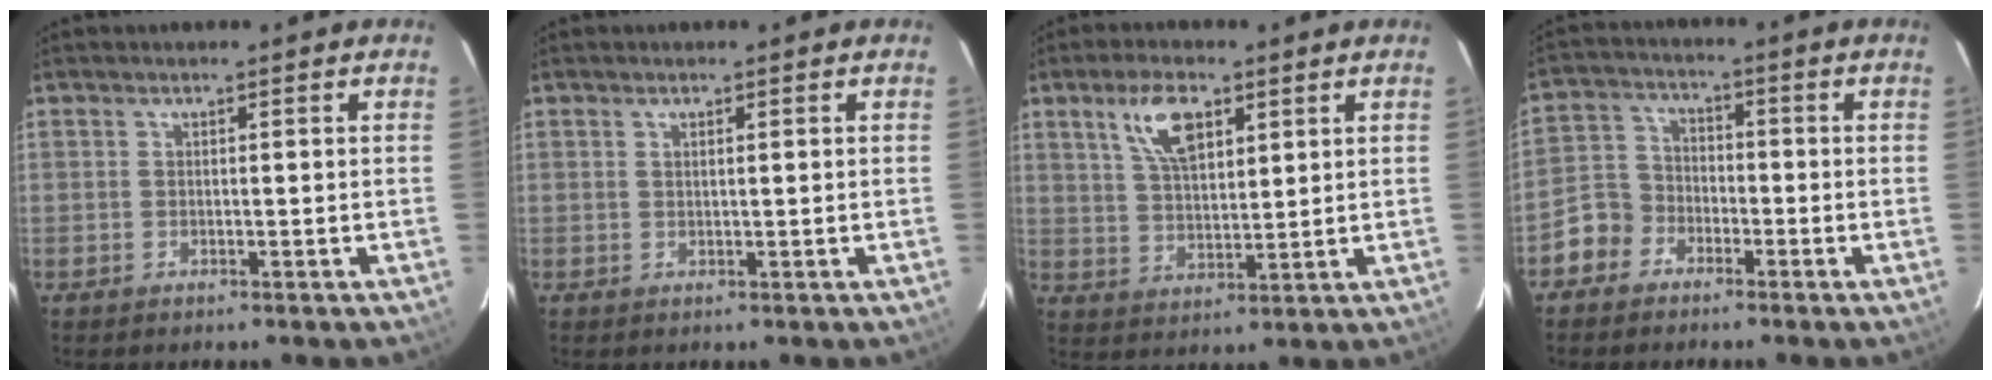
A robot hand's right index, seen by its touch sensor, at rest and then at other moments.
{"total": 0.7, "force": [0.4, 0.2, 0.6], "torque": [-0.012, 0.002, 0.007]}
{"total": 8.8, "force": [4.4, 4.0, 6.5], "torque": [-0.121, 0.013, 0.085]}
{"total": 7.1, "force": [-4.2, 5.6, 1.1], "torque": [-0.032, 0.032, -0.089]}